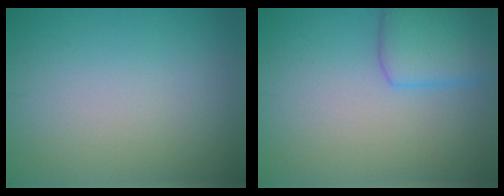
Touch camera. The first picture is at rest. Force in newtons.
{"total": 4.1, "press": 4.1, "slide": 0.1}